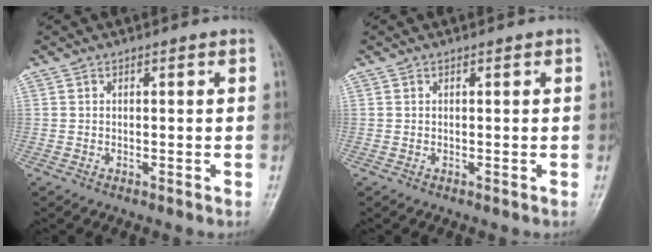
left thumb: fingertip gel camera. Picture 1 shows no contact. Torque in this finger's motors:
{"motor_torque": [0.00, 0.00, -0.09, -0.05, 0.00]}